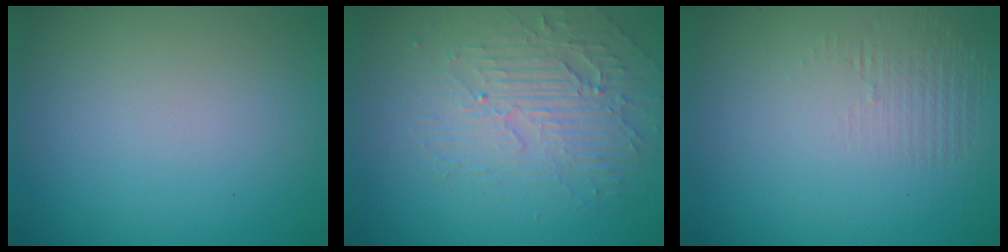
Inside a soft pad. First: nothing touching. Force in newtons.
{"total": 3.8, "press": 3.4, "slide": 1.8}
{"total": 1.2, "press": 0.1, "slide": 1.2}